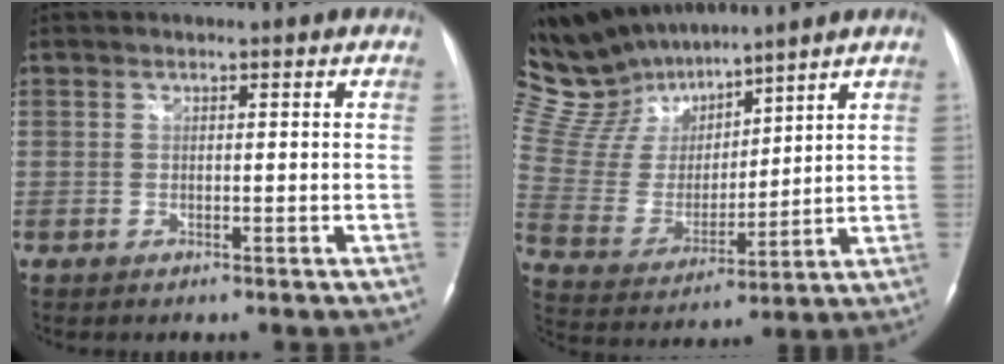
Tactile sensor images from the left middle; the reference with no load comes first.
{"total": 15.4, "force": [13.9, 4.5, 4.9], "torque": [-0.114, 0.020, 0.281]}